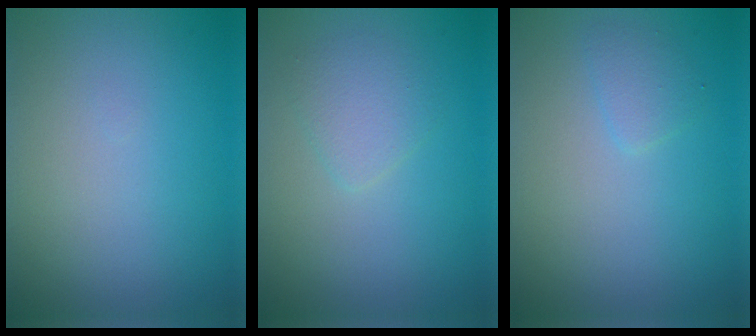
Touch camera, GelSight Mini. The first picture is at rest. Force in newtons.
{"total": 1.9, "press": 1.9, "slide": 0.1}
{"total": 1.2, "press": 1.2, "slide": 0.0}